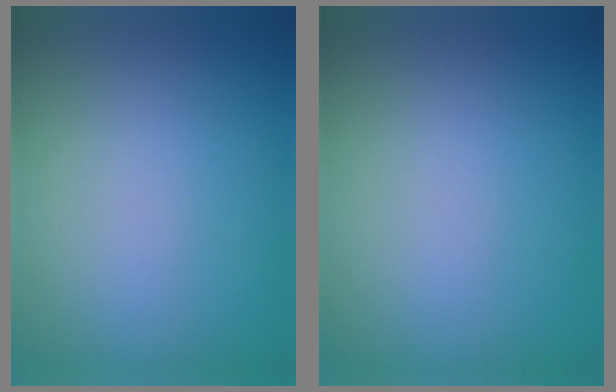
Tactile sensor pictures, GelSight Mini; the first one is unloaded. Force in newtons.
{"total": 0.0}